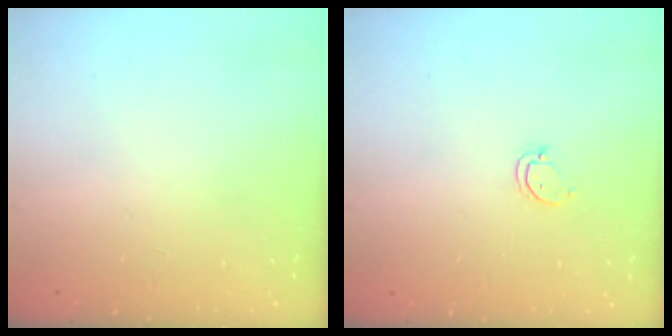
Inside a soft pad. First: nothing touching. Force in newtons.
{"total": 2.5, "press": 2.5, "slide": 0.3}